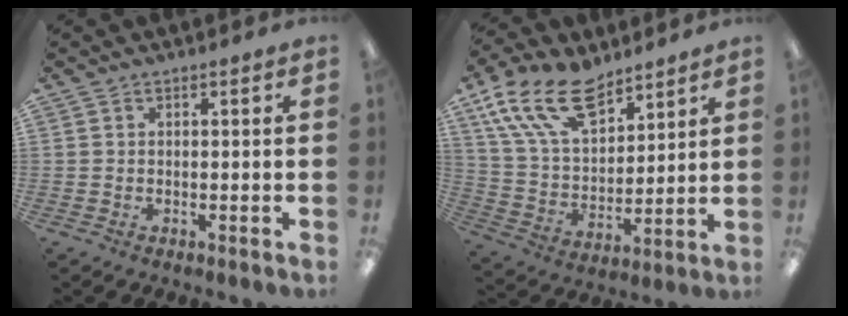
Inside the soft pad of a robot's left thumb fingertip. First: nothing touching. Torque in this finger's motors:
{"motor_torque": [1.56, 1.55, 1.37, -1.40, 0.27]}